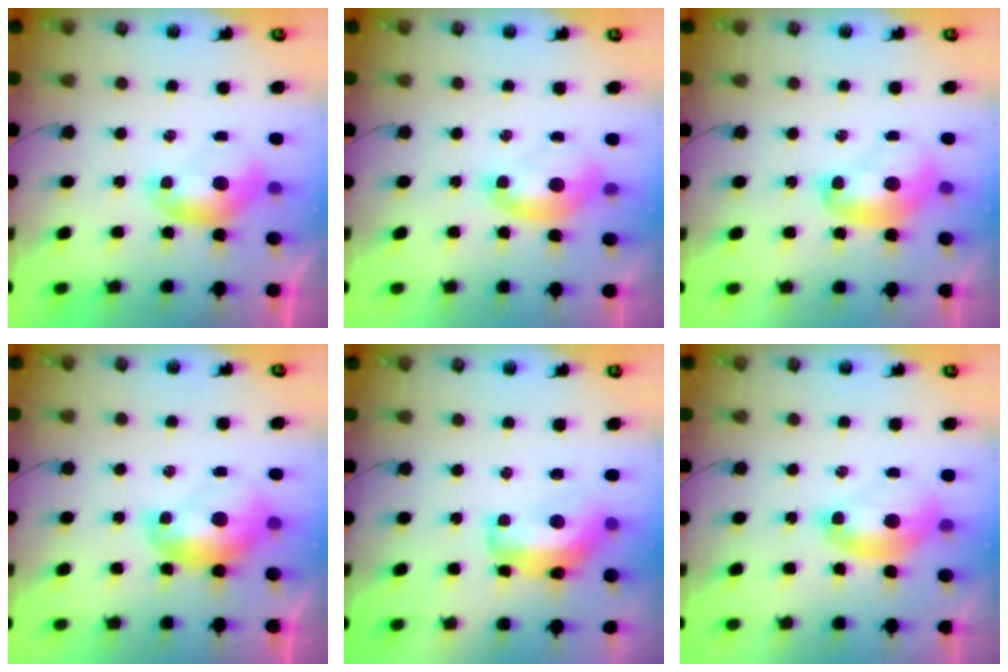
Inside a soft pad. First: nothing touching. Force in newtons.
{"total": 1.5, "press": 1.4, "slide": 0.6}
{"total": 2.4, "press": 2.4, "slide": 0.3}
{"total": 2.8, "press": 2.8, "slide": 0.4}
{"total": 6.4, "press": 6.3, "slide": 0.9}
{"total": 2.4, "press": 2.4, "slide": 0.6}